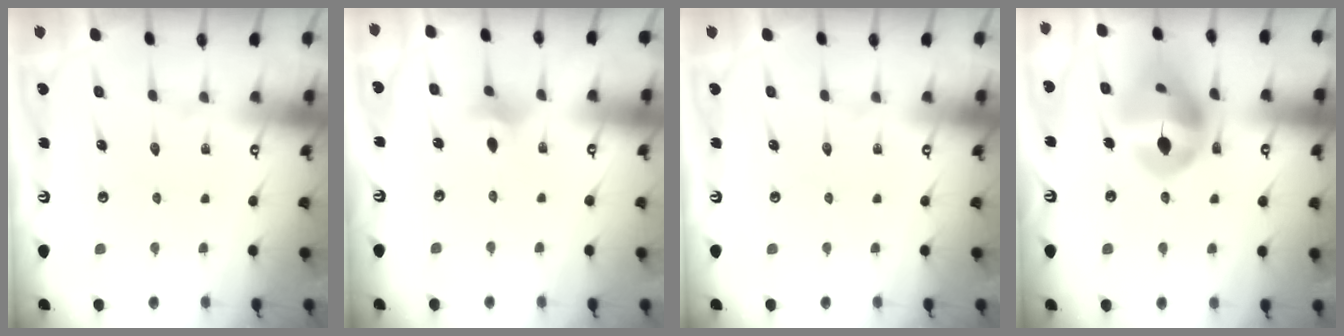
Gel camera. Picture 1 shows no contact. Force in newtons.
{"total": 4.2, "press": 4.1, "slide": 1.0}
{"total": 0.0}
{"total": 15.9, "press": 15.7, "slide": 2.1}